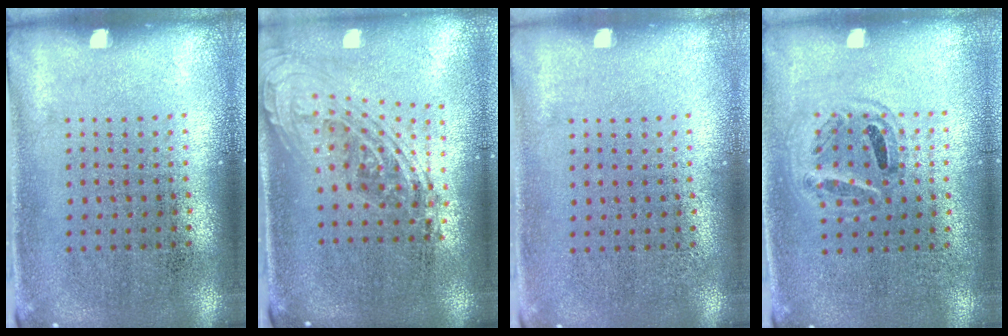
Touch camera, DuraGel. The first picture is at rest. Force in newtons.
{"total": 2.1, "press": 1.6, "slide": 1.5}
{"total": 0.0}
{"total": 0.9, "press": 0.9, "slide": 0.3}